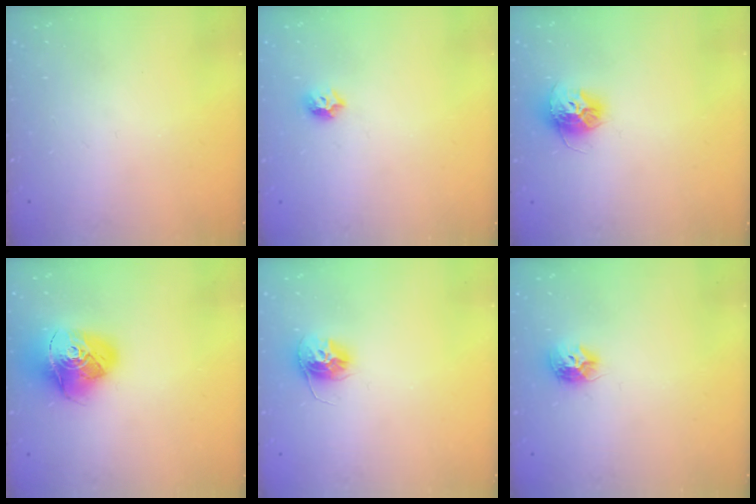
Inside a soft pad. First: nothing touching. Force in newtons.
{"total": 5.2, "press": 5.1, "slide": 0.9}
{"total": 11.2, "press": 11.2, "slide": 0.8}
{"total": 16.4, "press": 16.3, "slide": 1.8}
{"total": 11.4, "press": 11.4, "slide": 1.0}
{"total": 8.6, "press": 8.5, "slide": 0.1}